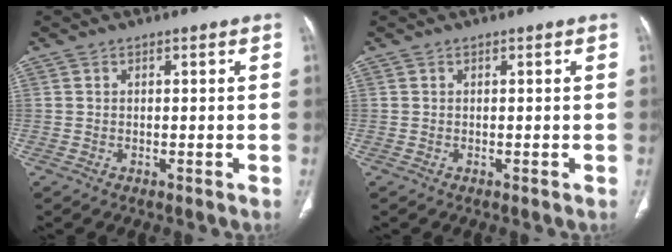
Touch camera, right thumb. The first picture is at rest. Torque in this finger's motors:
{"motor_torque": [0.02, 0.02, 0.00, 0.00, 0.00]}